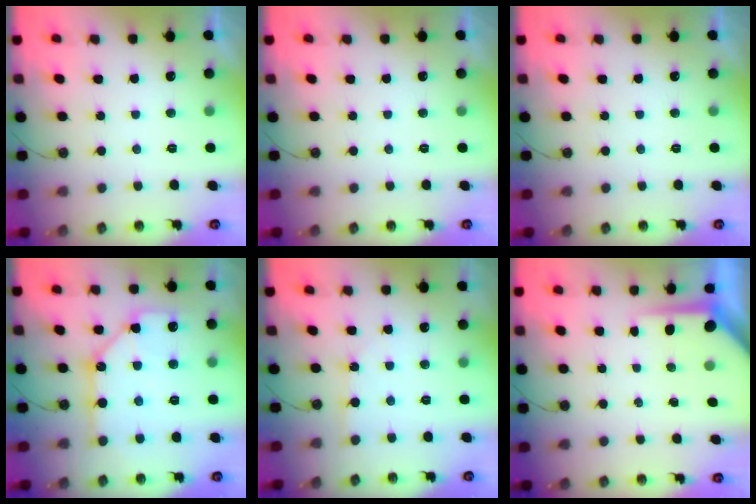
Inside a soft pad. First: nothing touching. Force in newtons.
{"total": 0.0}
{"total": 0.0}
{"total": 11.9, "press": 11.8, "slide": 1.1}
{"total": 4.9, "press": 4.9, "slide": 0.5}
{"total": 5.6, "press": 5.6, "slide": 0.5}